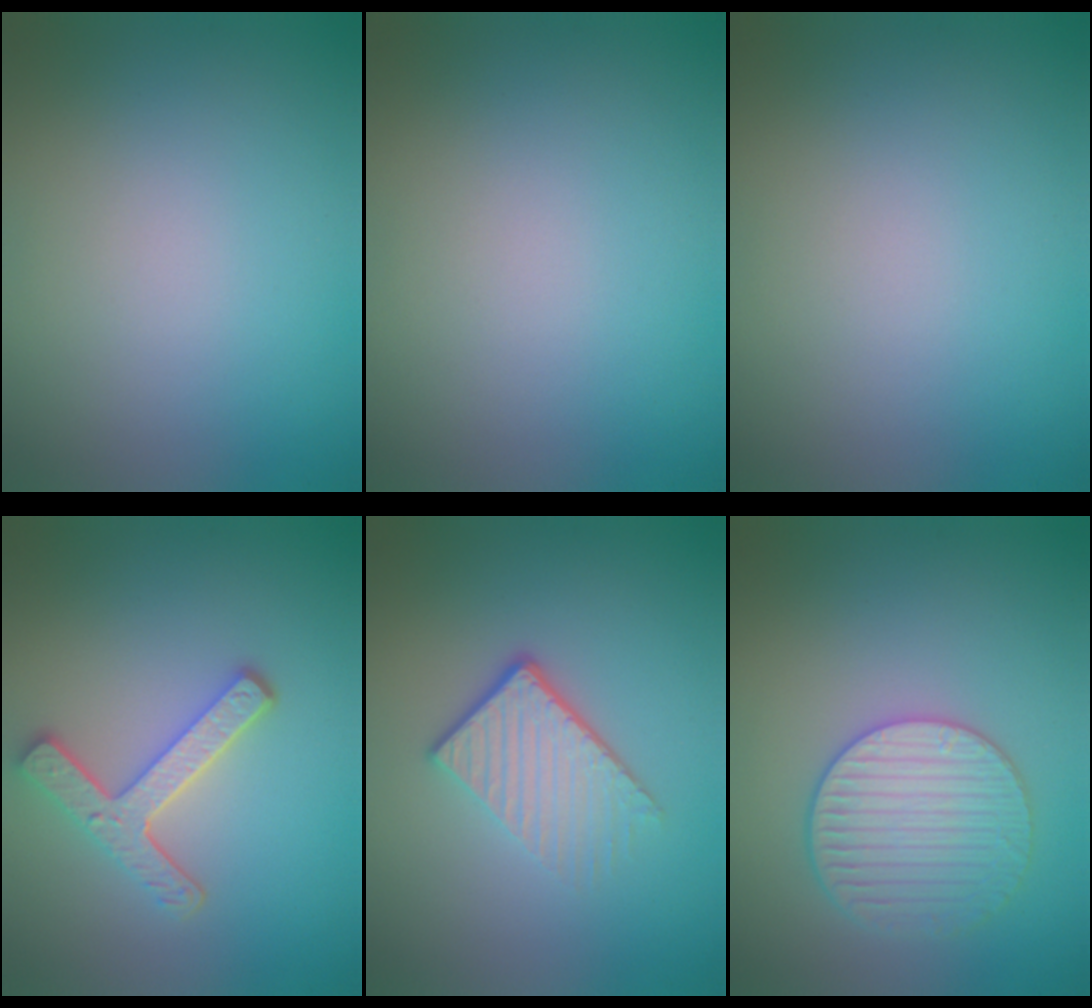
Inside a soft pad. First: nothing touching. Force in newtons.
{"total": 0.0}
{"total": 0.0}
{"total": 3.8, "press": 3.1, "slide": 2.1}
{"total": 3.9, "press": 2.7, "slide": 2.9}
{"total": 4.1, "press": 3.8, "slide": 1.4}